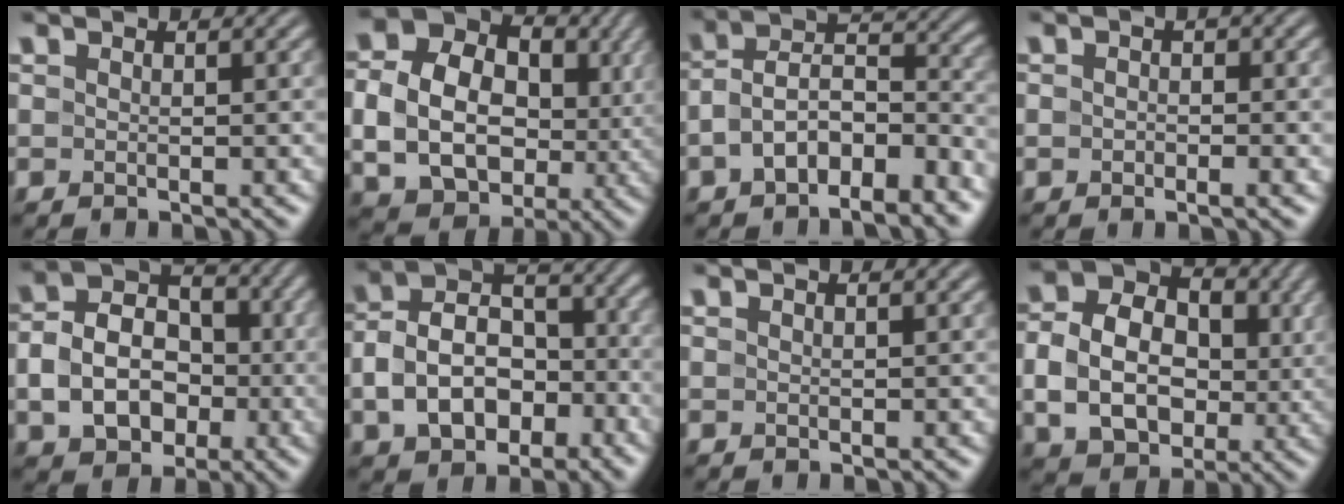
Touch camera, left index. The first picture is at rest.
{"total": 13.9, "force": [0.9, 11.2, 8.2], "torque": [-0.176, 0.001, 0.027]}
{"total": 8.3, "force": [-3.7, 4.1, 6.2], "torque": [-0.103, 0.014, -0.077]}
{"total": 2.4, "force": [-0.2, 0.8, 2.2], "torque": [-0.032, 0.000, -0.005]}
{"total": 7.7, "force": [-1.3, 5.9, 4.7], "torque": [-0.088, 0.001, -0.028]}
{"total": 8.8, "force": [-2.8, 6.0, 5.8], "torque": [-0.104, 0.008, -0.064]}
{"total": 0.9, "force": [0.5, 0.2, 0.7], "torque": [-0.008, 0.004, 0.004]}
{"total": 9.8, "force": [0.0, 7.6, 6.2], "torque": [-0.114, 0.002, -0.003]}